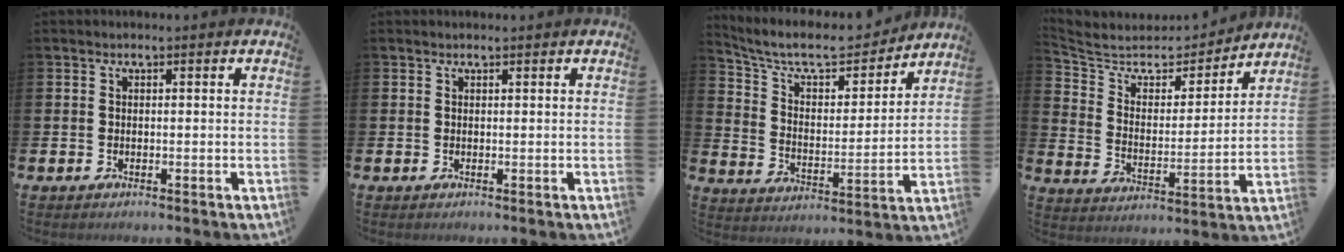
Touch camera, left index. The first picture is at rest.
{"total": 0.0}
{"total": 8.8, "force": [7.6, 3.1, 3.3], "torque": [-0.088, -0.056, 0.125]}
{"total": 5.8, "force": [4.9, 2.6, 1.3], "torque": [-0.063, -0.047, 0.077]}